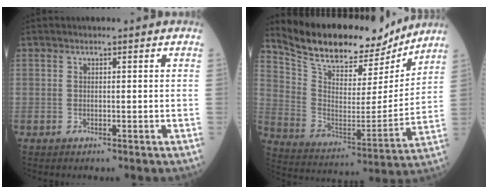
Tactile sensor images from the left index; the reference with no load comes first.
{"total": 20.1, "force": [18.0, 5.8, 6.9], "torque": [-0.129, -0.016, 0.287]}